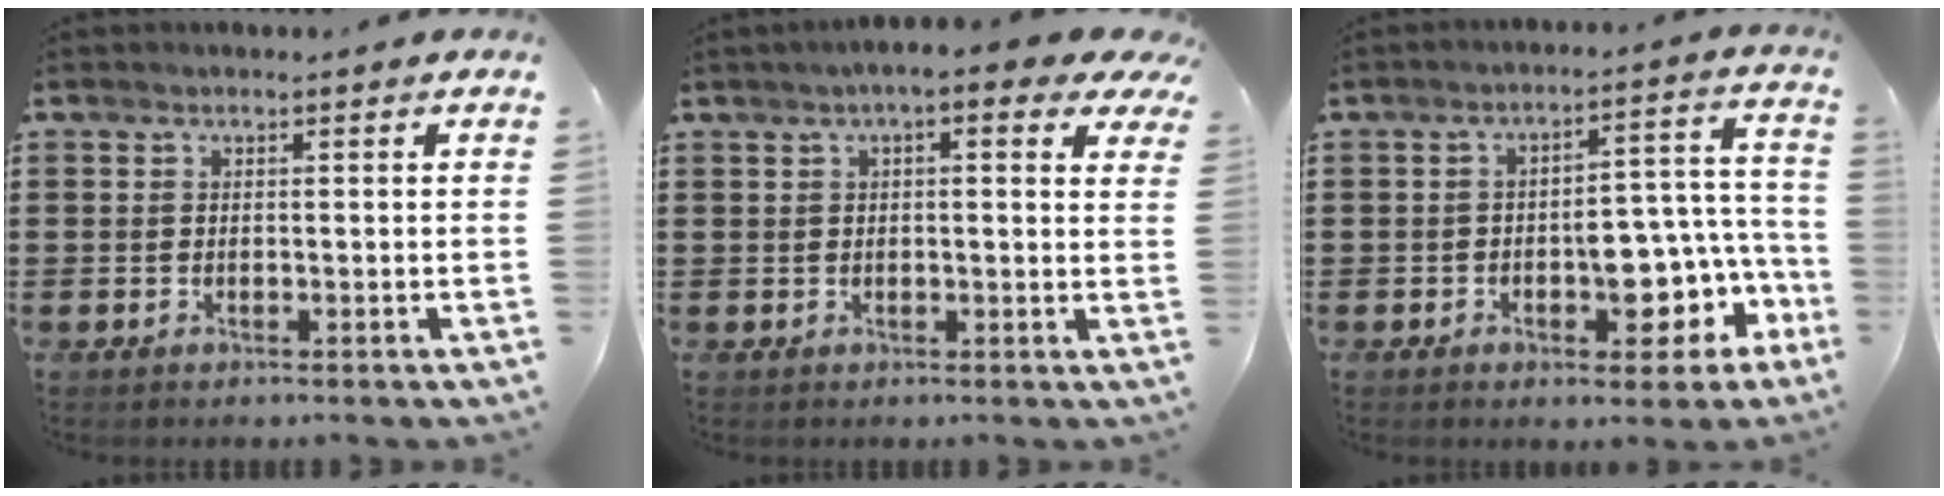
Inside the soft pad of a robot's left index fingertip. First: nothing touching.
{"total": 4.8, "force": [3.1, 0.6, 3.7], "torque": [-0.070, -0.001, 0.051]}
{"total": 8.1, "force": [-3.5, 4.1, 6.1], "torque": [-0.078, -0.003, -0.062]}